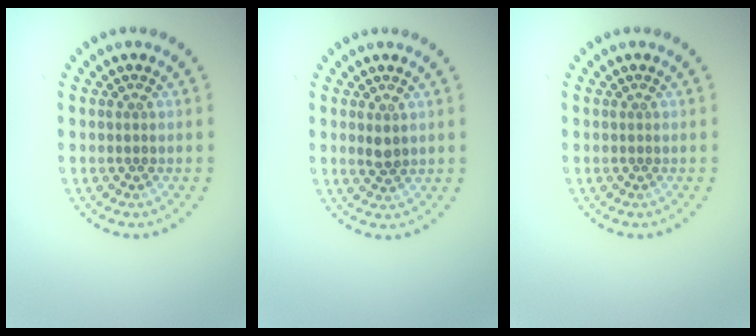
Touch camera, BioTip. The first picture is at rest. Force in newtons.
{"total": 1.2, "press": 1.2, "slide": 0.3}
{"total": 0.0}